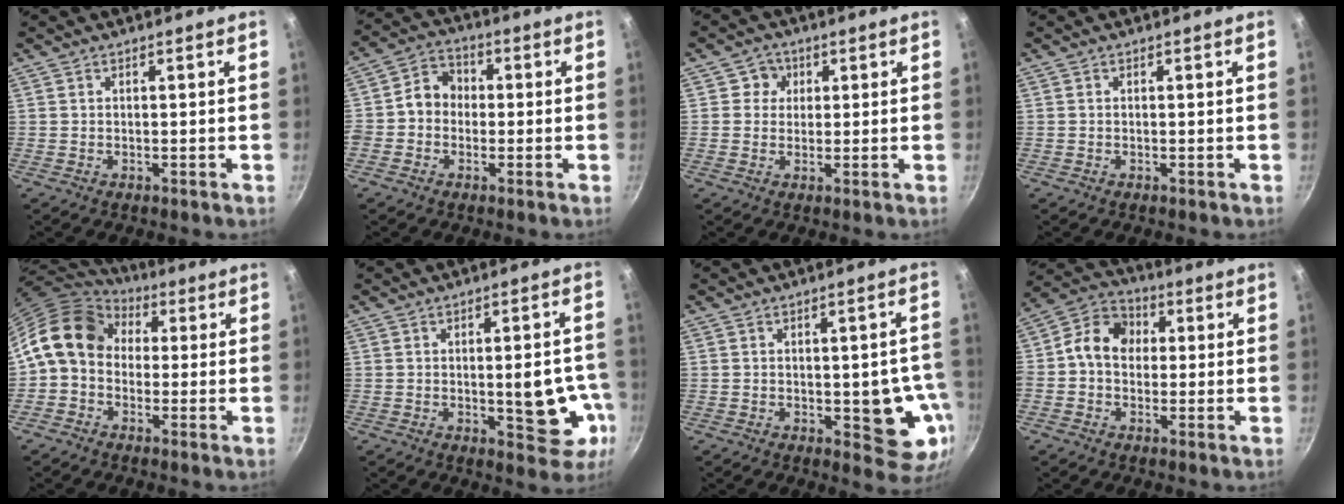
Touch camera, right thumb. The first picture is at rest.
{"total": 6.8, "force": [-0.6, 5.9, 3.3], "torque": [-0.020, 0.020, -0.029]}
{"total": 3.7, "force": [1.0, 3.5, 0.5], "torque": [0.023, 0.002, 0.008]}
{"total": 0.0}
{"total": 13.0, "force": [1.4, 10.2, 7.9], "torque": [-0.125, 0.034, 0.001]}
{"total": 11.1, "force": [-2.0, 4.7, 9.9], "torque": [-0.089, 0.007, -0.021]}
{"total": 10.8, "force": [-2.0, 5.0, 9.3], "torque": [-0.060, 0.000, -0.023]}
{"total": 9.7, "force": [0.5, 7.8, 5.8], "torque": [-0.075, 0.025, -0.019]}